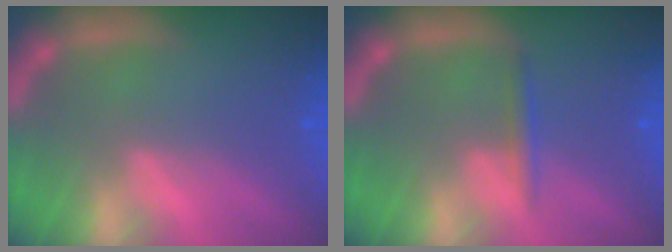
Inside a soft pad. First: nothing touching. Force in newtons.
{"total": 1.4}